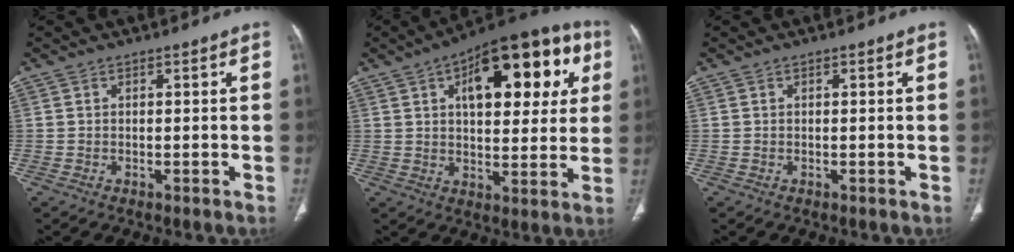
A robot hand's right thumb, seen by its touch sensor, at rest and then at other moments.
{"total": 23.7, "force": [8.1, 11.1, 19.3], "torque": [-0.229, 0.010, 0.111]}
{"total": 0.6, "force": [0.2, 0.2, 0.5], "torque": [-0.011, 0.001, 0.004]}